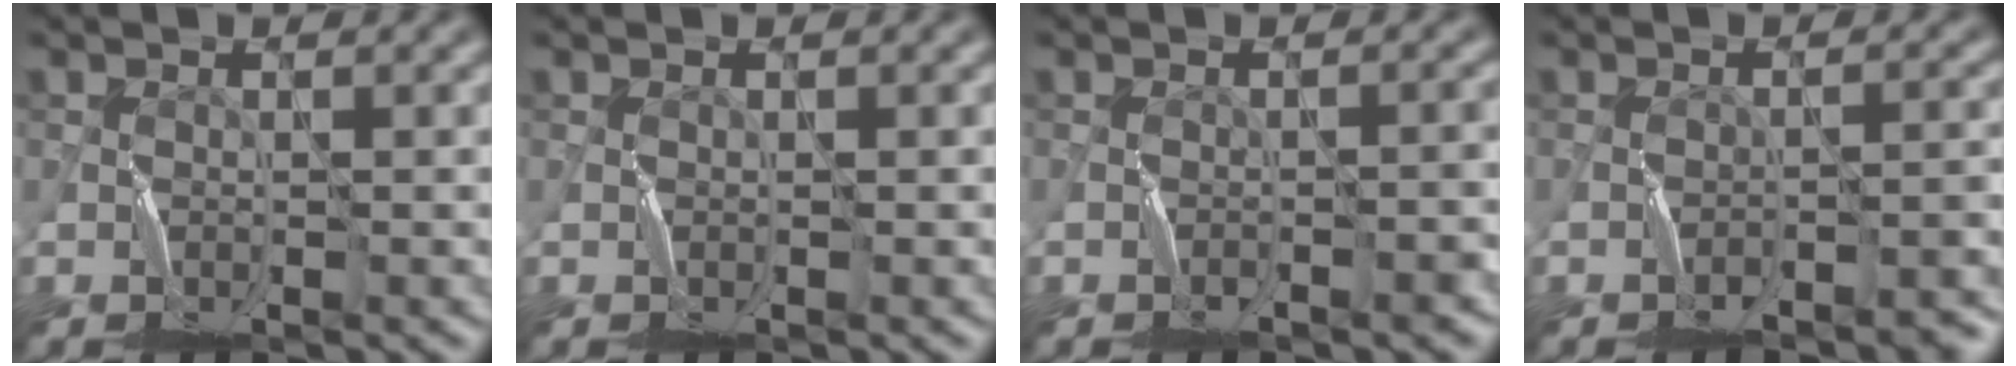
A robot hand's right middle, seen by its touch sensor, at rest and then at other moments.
{"total": 0.0}
{"total": 2.0, "force": [-1.5, 0.4, 1.3], "torque": [-0.023, 0.008, -0.023]}
{"total": 2.9, "force": [-2.5, 0.5, 1.4], "torque": [-0.015, 0.013, -0.035]}